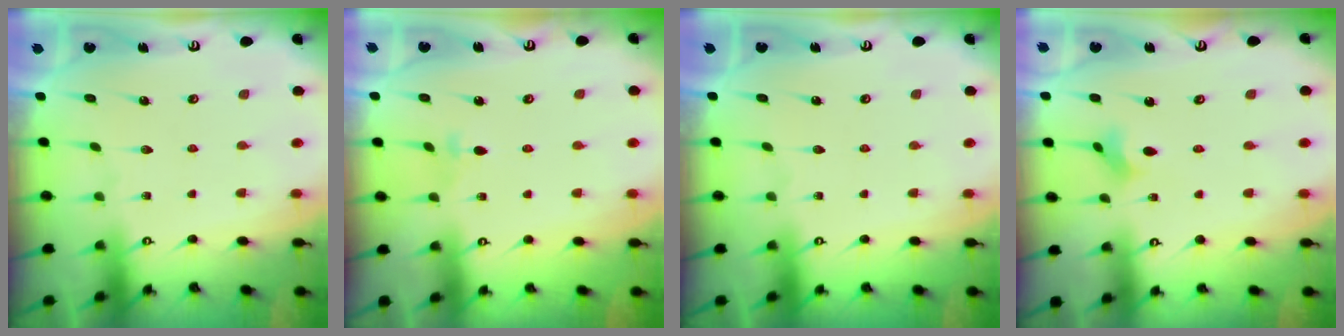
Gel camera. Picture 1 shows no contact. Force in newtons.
{"total": 3.0, "press": 3.0, "slide": 0.7}
{"total": 0.0}
{"total": 2.9, "press": 2.8, "slide": 0.6}